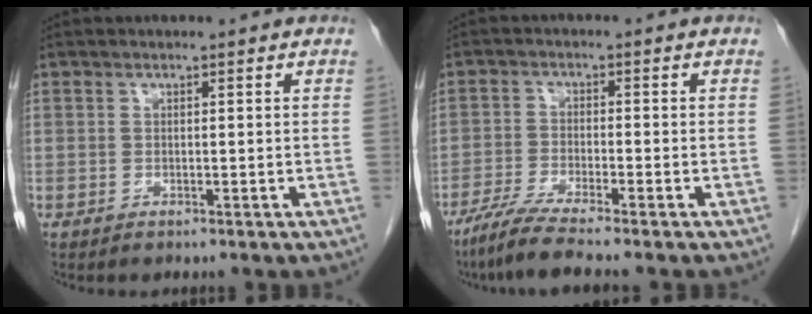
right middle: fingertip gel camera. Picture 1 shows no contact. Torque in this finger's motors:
{"motor_torque": [-0.26, -0.17, 0.05, 0.02]}